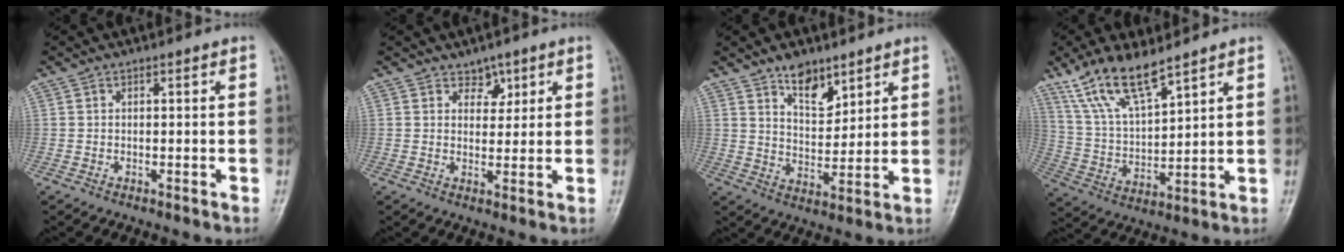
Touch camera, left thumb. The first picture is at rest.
{"total": 3.0, "force": [2.0, 2.1, 0.9], "torque": [0.009, -0.013, 0.031]}
{"total": 7.7, "force": [5.3, 3.9, 4.0], "torque": [-0.038, -0.041, 0.096]}
{"total": 12.6, "force": [9.0, 3.6, 7.9], "torque": [-0.144, -0.040, 0.190]}